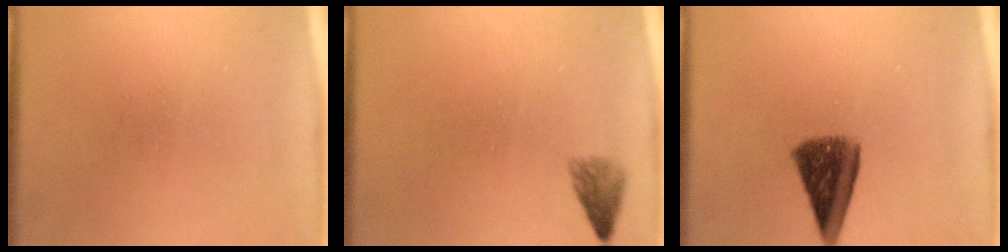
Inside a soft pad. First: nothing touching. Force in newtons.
{"total": 1.8}
{"total": 8.1}